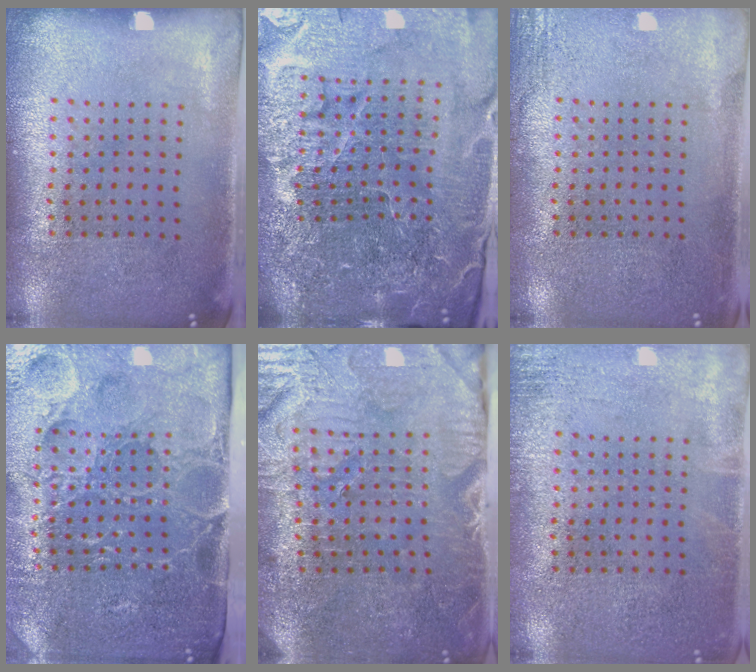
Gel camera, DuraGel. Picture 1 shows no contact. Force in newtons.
{"total": 6.6, "press": 5.8, "slide": 3.2}
{"total": 1.9, "press": 1.9, "slide": 0.2}
{"total": 5.0, "press": 4.2, "slide": 2.6}
{"total": 4.0, "press": 3.9, "slide": 0.6}
{"total": 1.5, "press": 1.5, "slide": 0.2}